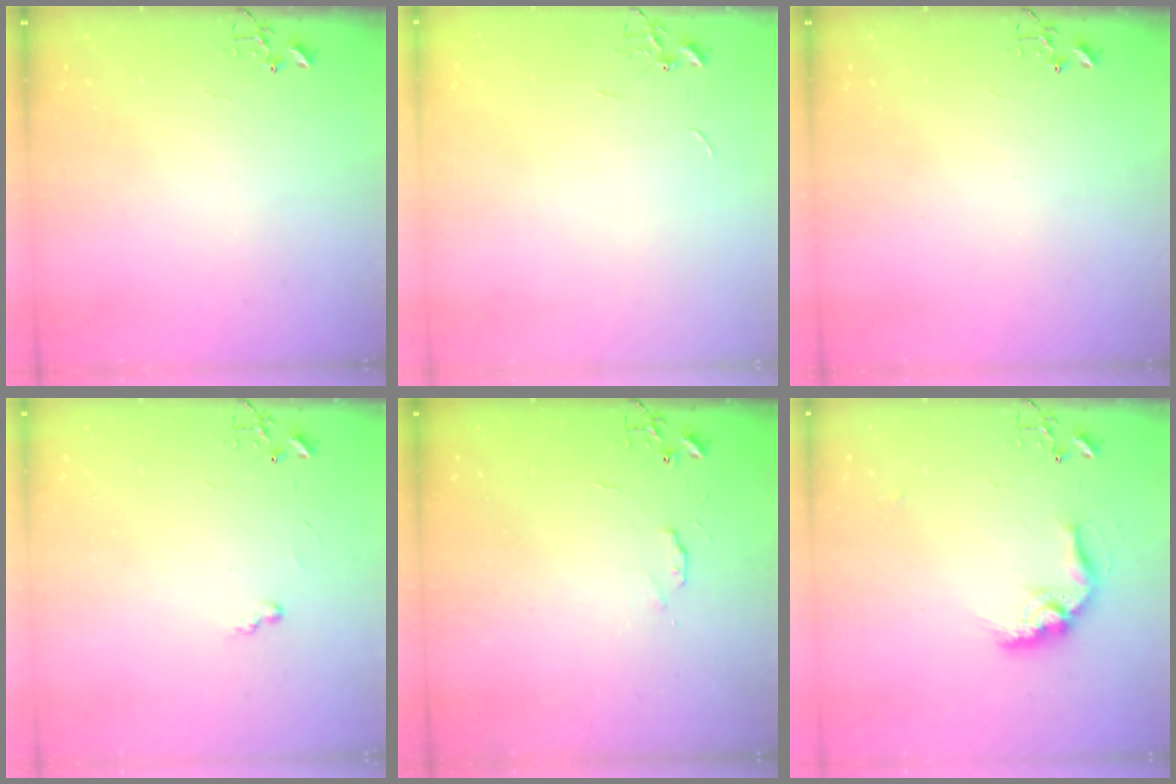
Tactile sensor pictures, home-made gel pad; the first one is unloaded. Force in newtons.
{"total": 0.7, "press": 0.7, "slide": 0.1}
{"total": 0.0}
{"total": 4.6, "press": 4.5, "slide": 0.6}
{"total": 4.7, "press": 4.6, "slide": 0.7}
{"total": 13.4, "press": 13.4, "slide": 0.7}